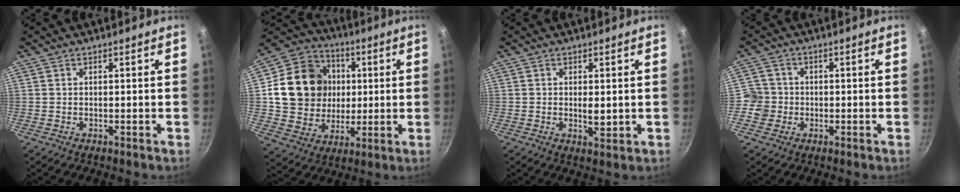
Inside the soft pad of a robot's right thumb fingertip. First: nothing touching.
{"total": 19.6, "force": [2.5, 17.0, 9.5], "torque": [-0.148, 0.017, 0.046]}
{"total": 2.8, "force": [0.0, 1.1, 2.6], "torque": [-0.046, -0.007, 0.003]}
{"total": 4.5, "force": [-1.1, 4.3, 0.7], "torque": [0.016, 0.013, -0.028]}